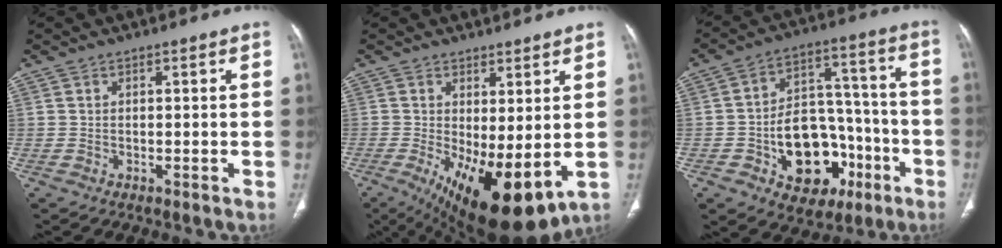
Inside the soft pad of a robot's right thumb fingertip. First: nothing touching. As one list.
[{"total": 14.4, "force": [-2.4, 5.7, 13.0], "torque": [-0.213, -0.027, -0.015]}, {"total": 19.1, "force": [-6.8, 12.9, 12.3], "torque": [-0.132, 0.055, -0.089]}]